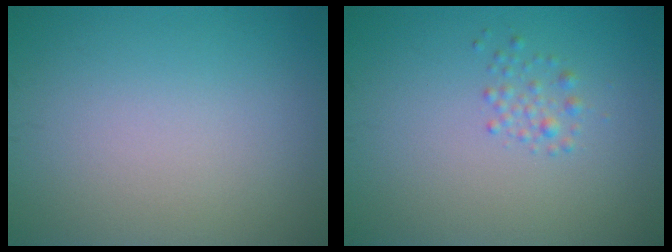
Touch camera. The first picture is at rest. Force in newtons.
{"total": 1.2, "press": 1.2, "slide": 0.0}